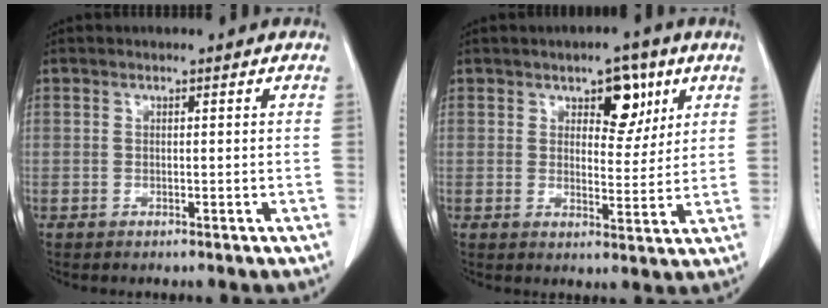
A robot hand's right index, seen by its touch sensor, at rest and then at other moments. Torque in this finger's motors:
{"motor_torque": [0.34, 0.34, 0.22, 0.03]}